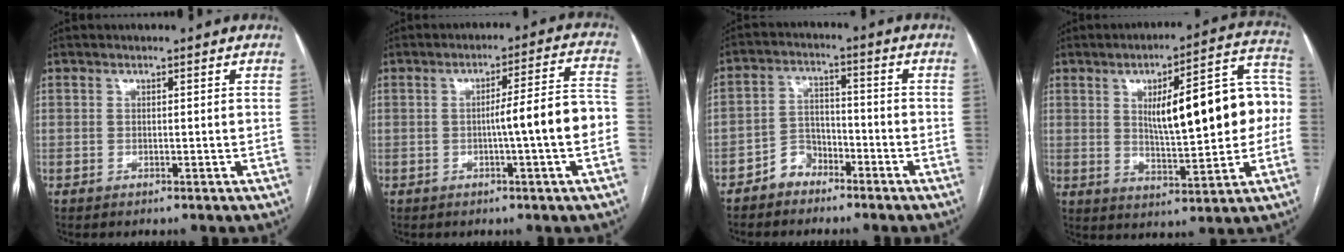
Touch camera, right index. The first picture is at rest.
{"total": 9.2, "force": [-1.8, -0.4, 9.0], "torque": [-0.121, 0.023, -0.028]}
{"total": 4.6, "force": [-3.4, 2.9, 1.1], "torque": [-0.014, 0.012, -0.066]}
{"total": 18.1, "force": [1.7, 4.4, 17.5], "torque": [-0.240, 0.039, 0.033]}